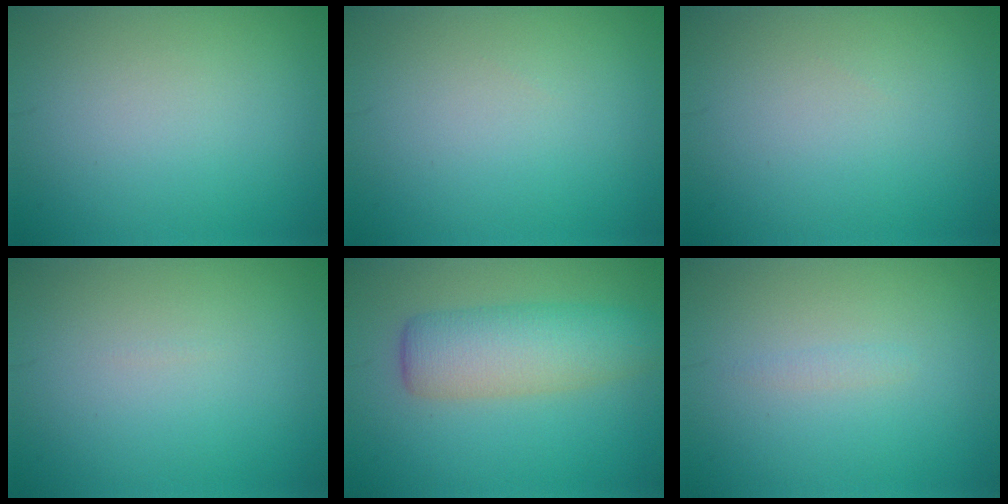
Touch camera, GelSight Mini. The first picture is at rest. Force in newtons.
{"total": 0.0}
{"total": 0.0}
{"total": 0.0}
{"total": 5.9, "press": 5.9, "slide": 0.1}
{"total": 0.6, "press": 0.6, "slide": 0.1}